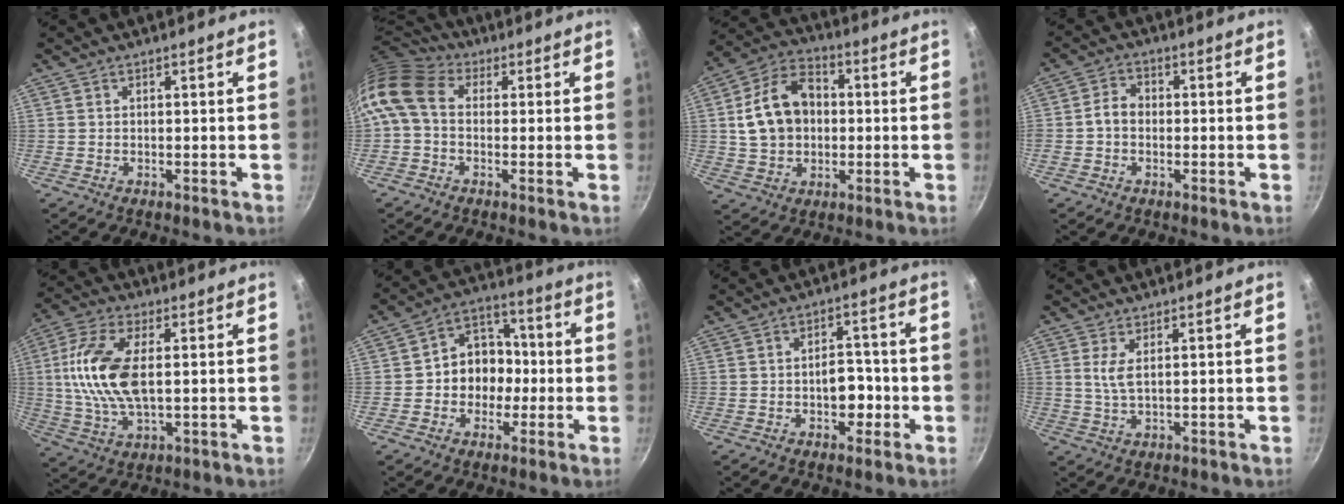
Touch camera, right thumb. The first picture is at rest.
{"total": 10.9, "force": [0.8, 7.9, 7.4], "torque": [-0.152, 0.026, -0.003]}
{"total": 13.8, "force": [0.9, 10.3, 9.1], "torque": [-0.138, 0.025, 0.009]}
{"total": 3.9, "force": [-0.6, 3.1, 2.2], "torque": [-0.027, 0.019, -0.021]}
{"total": 14.4, "force": [1.6, 6.9, 12.5], "torque": [-0.253, 0.005, 0.025]}
{"total": 10.8, "force": [-1.2, 9.2, 5.6], "torque": [-0.030, 0.035, -0.035]}
{"total": 5.9, "force": [-1.6, 3.9, 4.2], "torque": [-0.030, 0.016, -0.022]}
{"total": 3.3, "force": [1.0, 1.1, 3.0], "torque": [-0.067, -0.009, 0.022]}